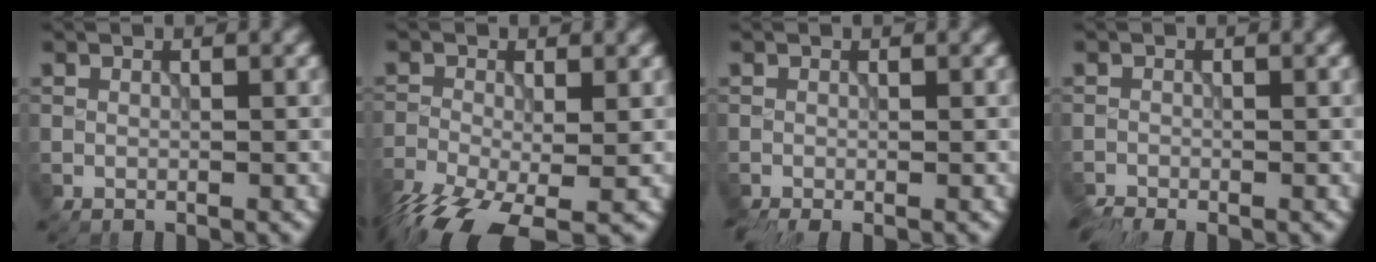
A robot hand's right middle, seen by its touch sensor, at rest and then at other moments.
{"total": 8.5, "force": [-4.9, 3.5, 6.0], "torque": [-0.127, -0.029, -0.094]}
{"total": 1.6, "force": [-1.3, 0.3, 0.9], "torque": [-0.017, -0.009, -0.025]}
{"total": 1.8, "force": [-1.7, 0.3, 0.6], "torque": [-0.011, -0.010, -0.037]}